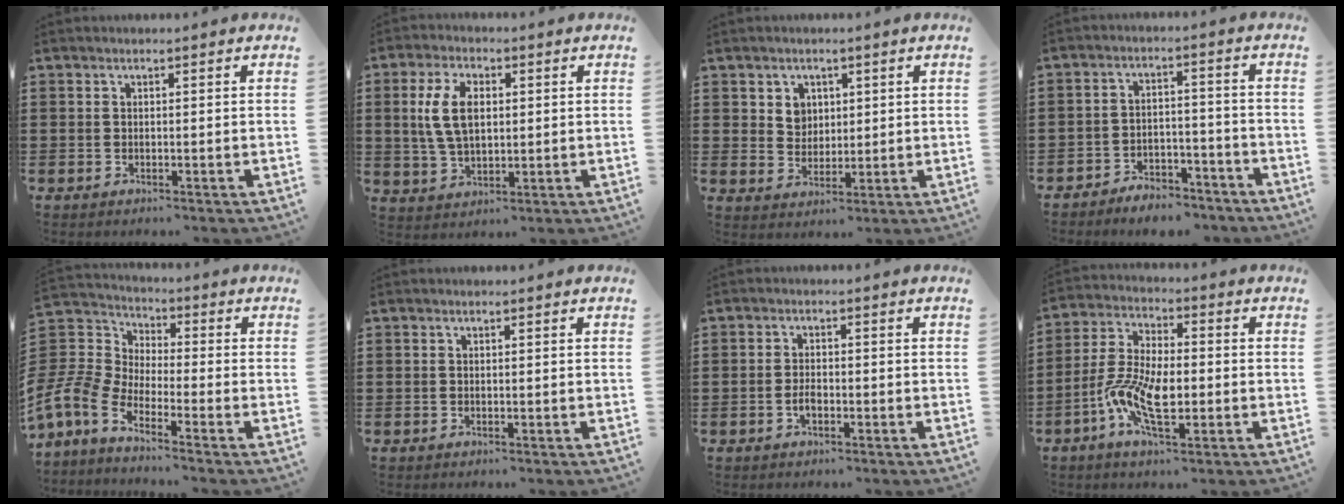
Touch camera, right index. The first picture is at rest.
{"total": 7.8, "force": [1.2, 4.4, 6.3], "torque": [-0.158, 0.008, 0.012]}
{"total": 3.8, "force": [1.7, 3.2, 0.9], "torque": [-0.025, 0.007, 0.030]}
{"total": 4.3, "force": [-4.2, 1.0, 0.1], "torque": [-0.007, 0.009, -0.085]}
{"total": 6.4, "force": [-4.9, 3.4, 2.4], "torque": [-0.097, -0.009, -0.109]}
{"total": 0.0}
{"total": 2.0, "force": [-0.8, 0.9, 1.6], "torque": [-0.041, -0.004, -0.016]}
{"total": 9.5, "force": [-2.8, 3.9, 8.2], "torque": [-0.192, -0.014, -0.055]}